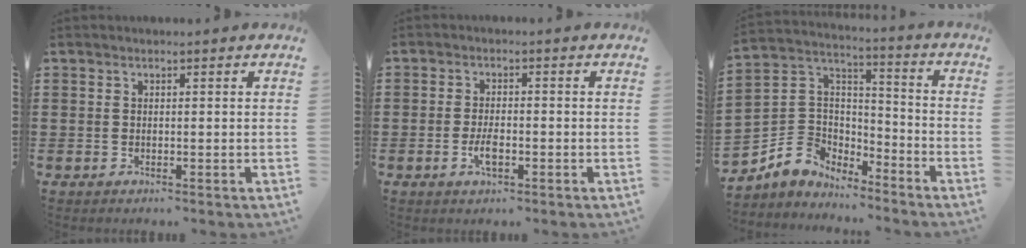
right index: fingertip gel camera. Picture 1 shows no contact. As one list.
[{"total": 3.3, "force": [-1.2, 1.2, 2.8], "torque": [-0.064, -0.003, -0.024]}, {"total": 6.2, "force": [-3.7, 4.9, 0.4], "torque": [-0.048, 0.008, -0.079]}]